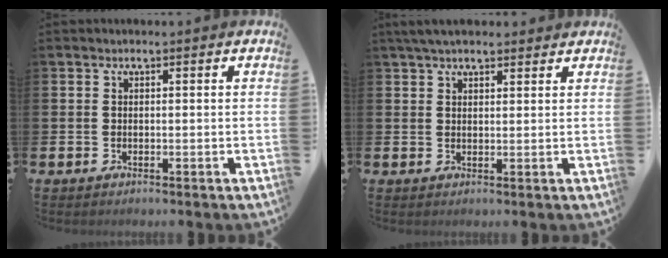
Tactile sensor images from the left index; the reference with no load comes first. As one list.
[{"total": 3.7, "force": [3.3, 1.1, 1.4], "torque": [-0.033, -0.004, 0.060]}]